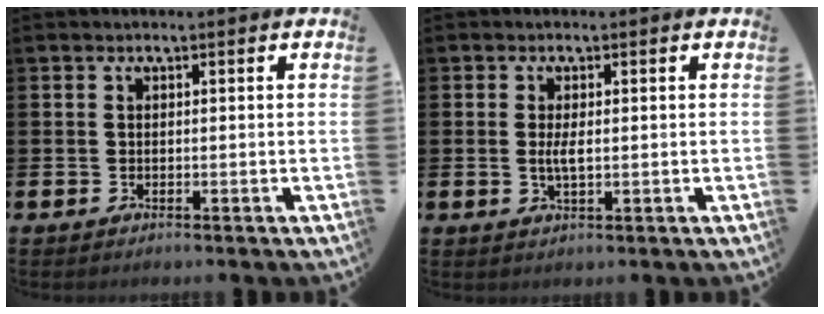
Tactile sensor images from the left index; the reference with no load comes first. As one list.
[{"total": 2.1, "force": [0.0, 0.7, 2.0], "torque": [-0.038, 0.001, -0.001]}]